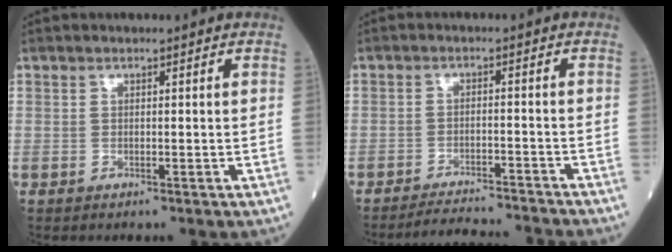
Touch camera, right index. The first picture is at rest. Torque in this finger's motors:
{"motor_torque": [0.83, -0.96, 0.30, 0.08]}